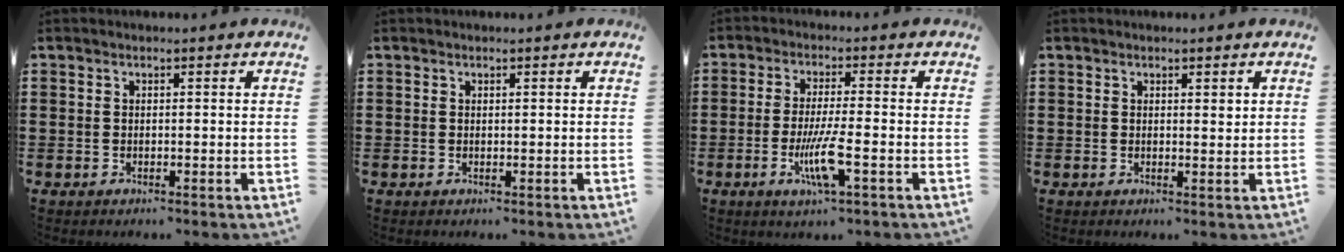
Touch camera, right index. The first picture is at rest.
{"total": 0.0}
{"total": 7.0, "force": [-2.4, 0.9, 6.5], "torque": [-0.134, -0.018, -0.047]}
{"total": 0.9, "force": [0.6, 0.4, 0.6], "torque": [-0.004, 0.000, 0.009]}